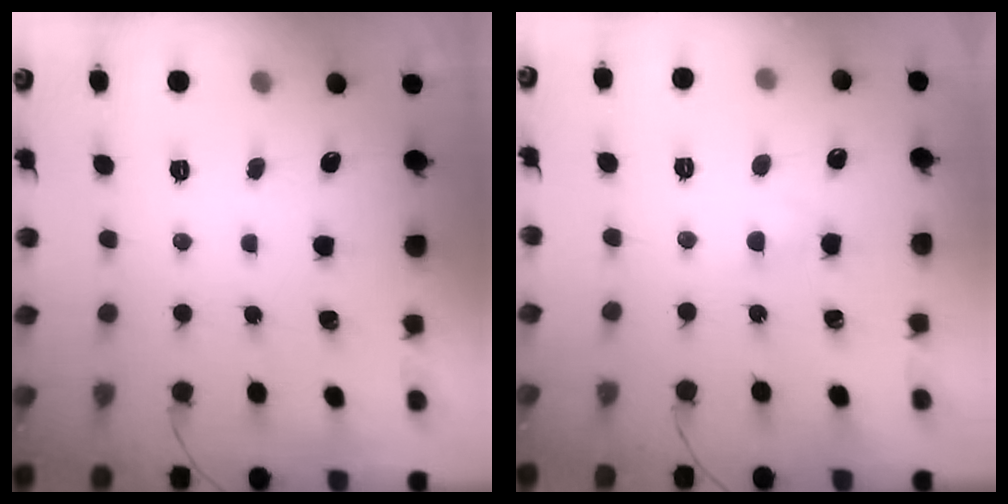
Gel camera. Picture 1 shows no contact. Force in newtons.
{"total": 2.2, "press": 2.0, "slide": 1.0}